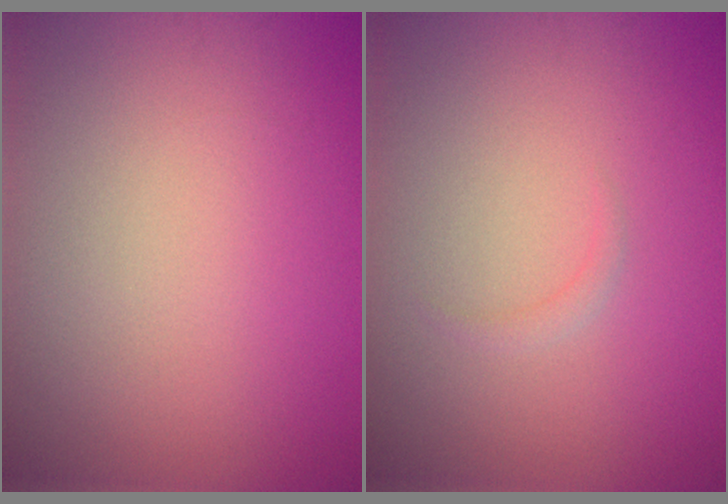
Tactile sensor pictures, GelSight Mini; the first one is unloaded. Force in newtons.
{"total": 0.7, "press": 0.7, "slide": 0.1}